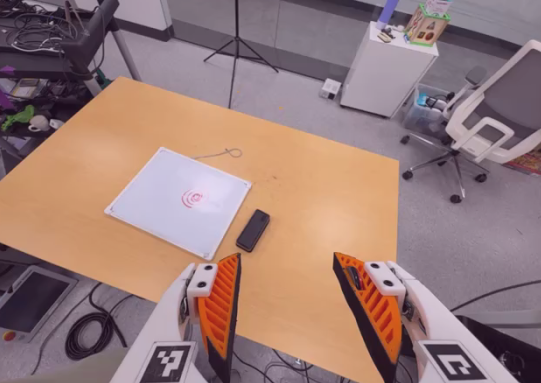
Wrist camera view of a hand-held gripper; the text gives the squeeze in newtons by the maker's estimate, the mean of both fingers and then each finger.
{"total": 0.0}